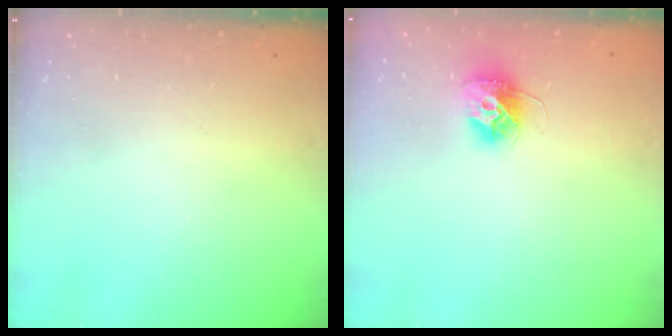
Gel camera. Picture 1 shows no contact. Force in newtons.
{"total": 10.4, "press": 10.4, "slide": 0.5}